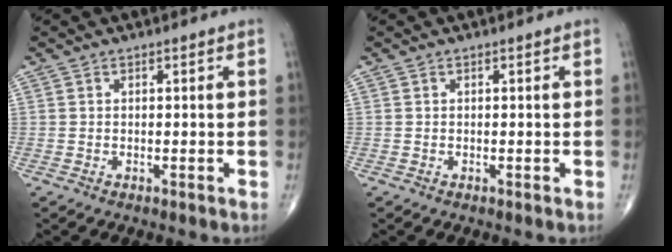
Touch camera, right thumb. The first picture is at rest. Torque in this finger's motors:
{"motor_torque": [0.05, 0.01, -0.07, 0.04, 0.00]}